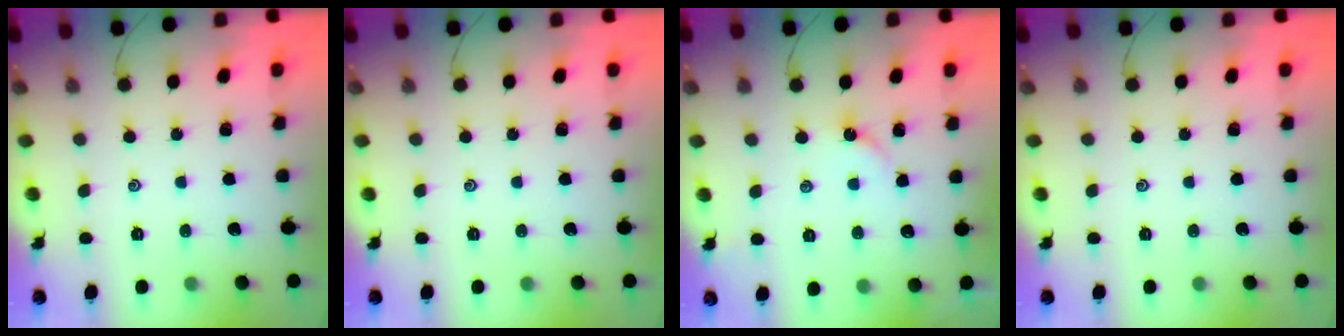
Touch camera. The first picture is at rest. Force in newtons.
{"total": 0.0}
{"total": 2.5, "press": 2.4, "slide": 0.4}
{"total": 0.0}